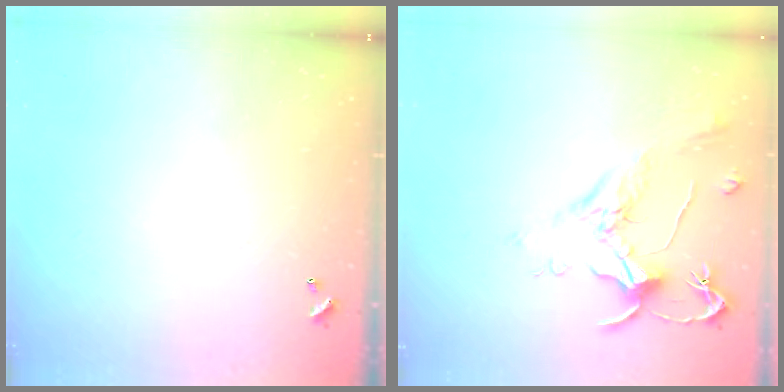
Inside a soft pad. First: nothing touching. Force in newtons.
{"total": 1.8, "press": 1.7, "slide": 0.8}